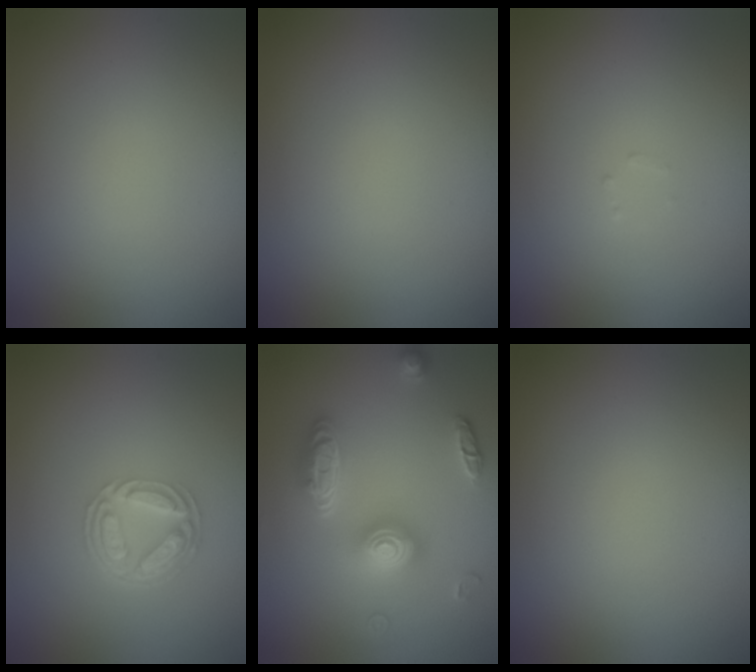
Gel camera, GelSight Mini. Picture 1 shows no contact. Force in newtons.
{"total": 0.0}
{"total": 0.6, "press": 0.6, "slide": 0.1}
{"total": 4.4, "press": 3.3, "slide": 2.9}
{"total": 3.9, "press": 3.5, "slide": 1.8}
{"total": 0.0}